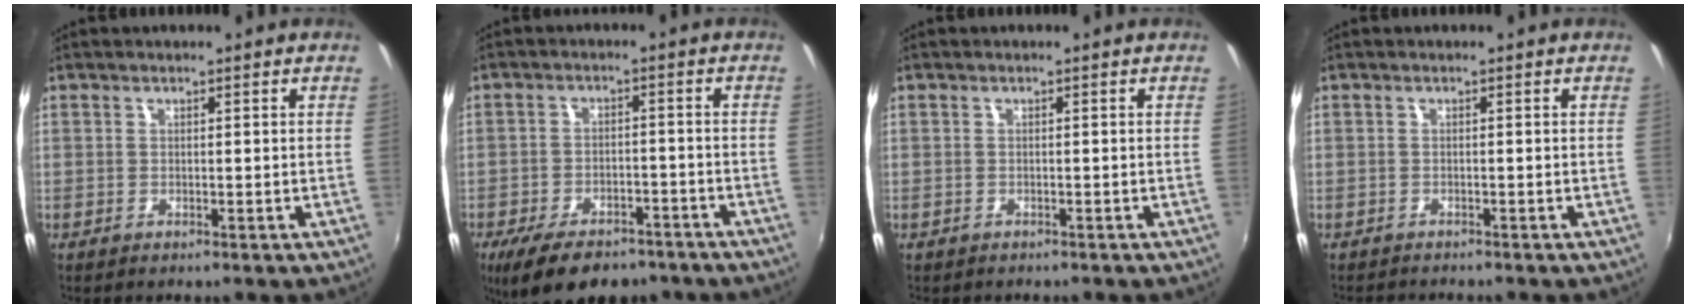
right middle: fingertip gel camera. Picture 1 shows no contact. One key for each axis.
{"total": 13.8, "fx": -10.2, "fy": 5.9, "fz": 7.3, "tx": -0.158, "ty": -0.024, "tz": -0.151}
{"total": 0.7, "fx": -0.5, "fy": 0.5, "fz": -0.1, "tx": -0.002, "ty": -0.002, "tz": -0.007}
{"total": 2.2, "fx": -2.1, "fy": 0.3, "fz": 0.4, "tx": -0.015, "ty": -0.016, "tz": -0.034}